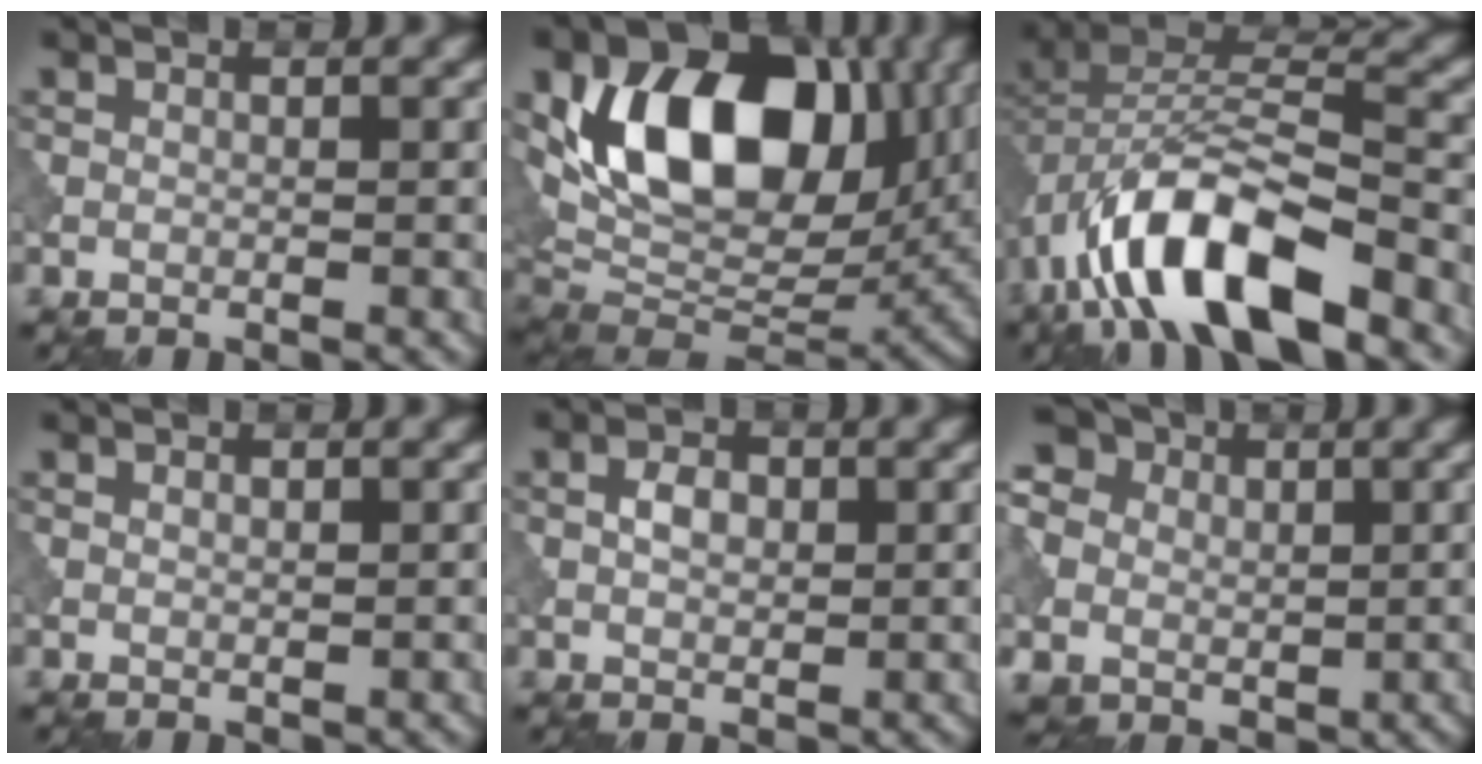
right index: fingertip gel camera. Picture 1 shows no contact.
{"total": 14.1, "force": [3.7, 9.0, 10.2], "torque": [-0.154, 0.004, 0.056]}
{"total": 11.6, "force": [-6.3, 4.6, 8.6], "torque": [-0.158, 0.010, -0.119]}
{"total": 0.5, "force": [0.3, 0.4, 0.3], "torque": [-0.004, 0.001, 0.006]}
{"total": 2.3, "force": [0.2, 1.6, 1.6], "torque": [-0.030, 0.003, 0.002]}
{"total": 13.1, "force": [3.8, 10.9, 6.3], "torque": [-0.138, 0.020, 0.042]}